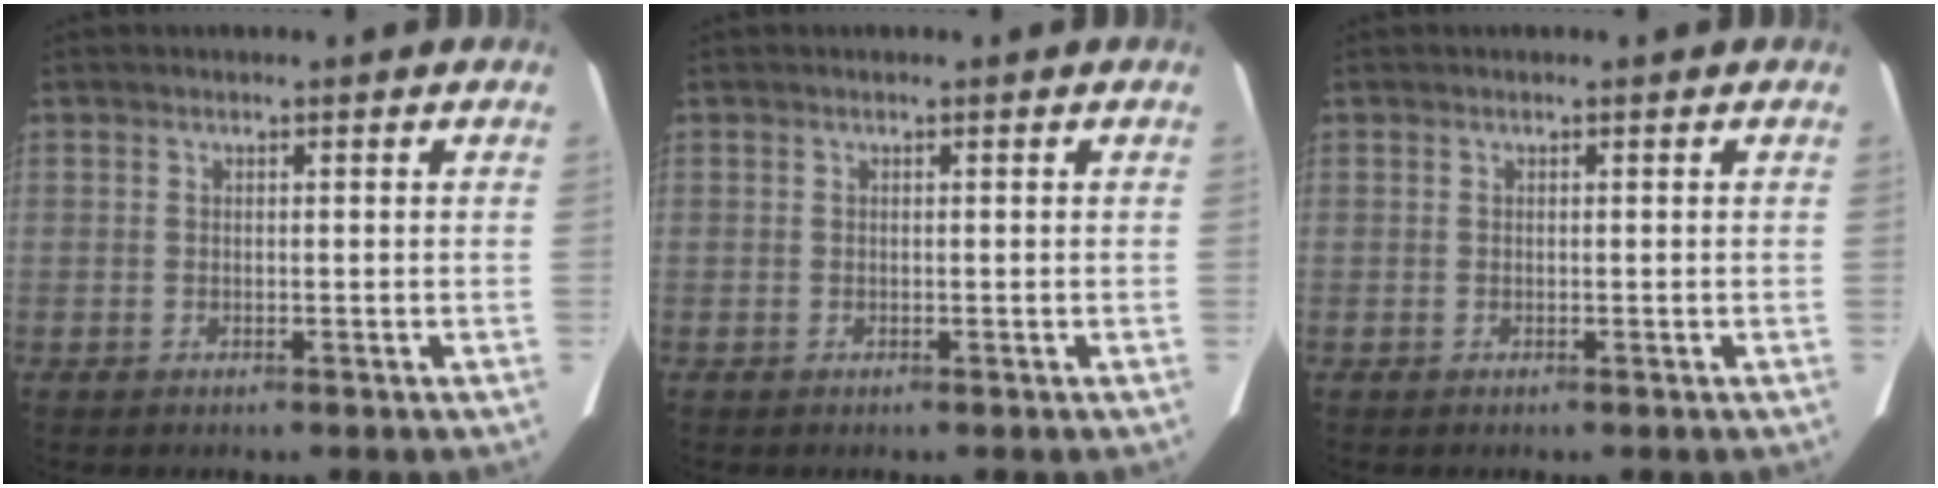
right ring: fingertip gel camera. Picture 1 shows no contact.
{"total": 0.0}
{"total": 0.0}